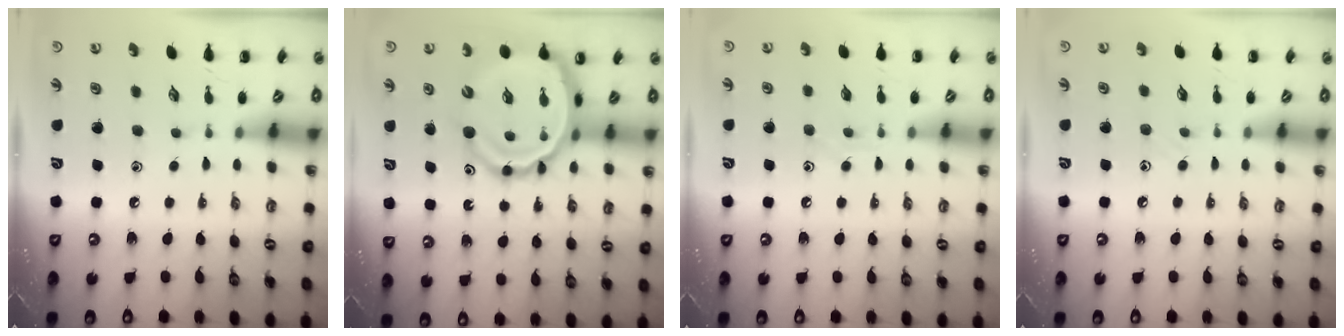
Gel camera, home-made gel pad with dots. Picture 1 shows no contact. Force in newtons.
{"total": 15.9, "press": 15.4, "slide": 3.9}
{"total": 6.3, "press": 6.2, "slide": 1.1}
{"total": 3.7, "press": 3.4, "slide": 1.4}